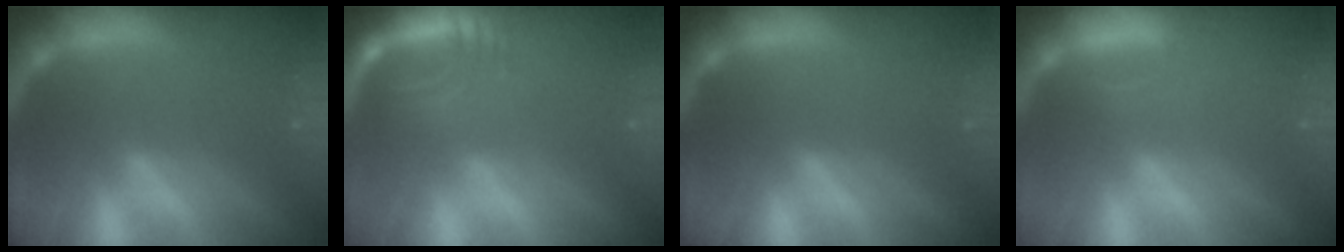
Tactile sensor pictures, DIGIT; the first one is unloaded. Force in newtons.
{"total": 6.5}
{"total": 0.0}
{"total": 1.4}